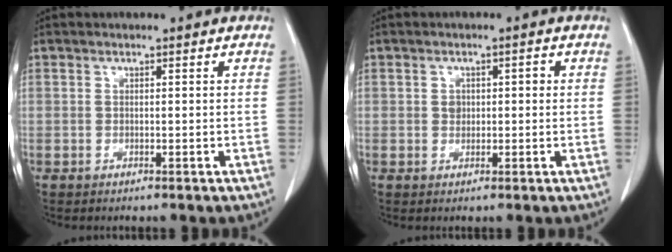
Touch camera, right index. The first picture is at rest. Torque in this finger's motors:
{"motor_torque": [-0.01, 0.07, 0.00, 0.00]}